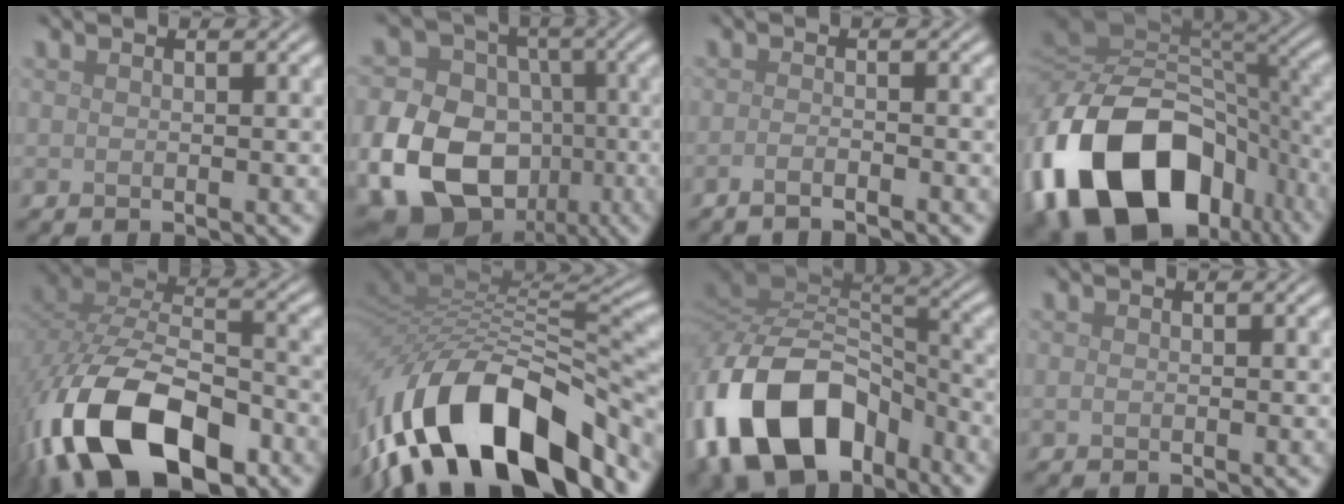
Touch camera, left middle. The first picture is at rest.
{"total": 12.7, "force": [-4.0, 10.2, 6.5], "torque": [-0.141, -0.030, -0.082]}
{"total": 1.5, "force": [-1.1, 0.3, 1.0], "torque": [-0.014, -0.001, -0.026]}
{"total": 18.2, "force": [-7.5, 12.4, 11.0], "torque": [-0.230, -0.020, -0.128]}
{"total": 15.1, "force": [-7.9, 8.0, 10.2], "torque": [-0.213, -0.023, -0.144]}
{"total": 16.3, "force": [-8.3, 7.6, 11.8], "torque": [-0.218, 0.011, -0.147]}
{"total": 14.6, "force": [-7.2, 9.1, 8.9], "torque": [-0.192, -0.004, -0.138]}
{"total": 0.0}